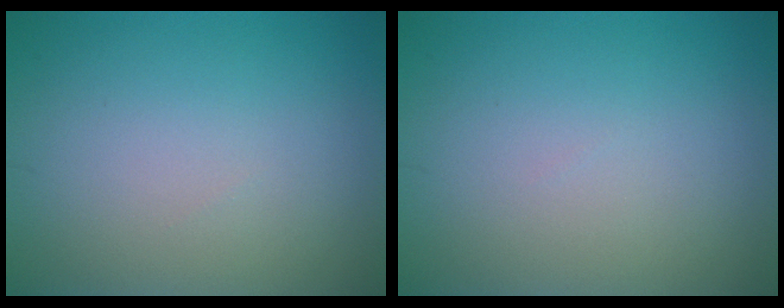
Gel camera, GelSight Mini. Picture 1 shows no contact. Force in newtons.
{"total": 0.0}